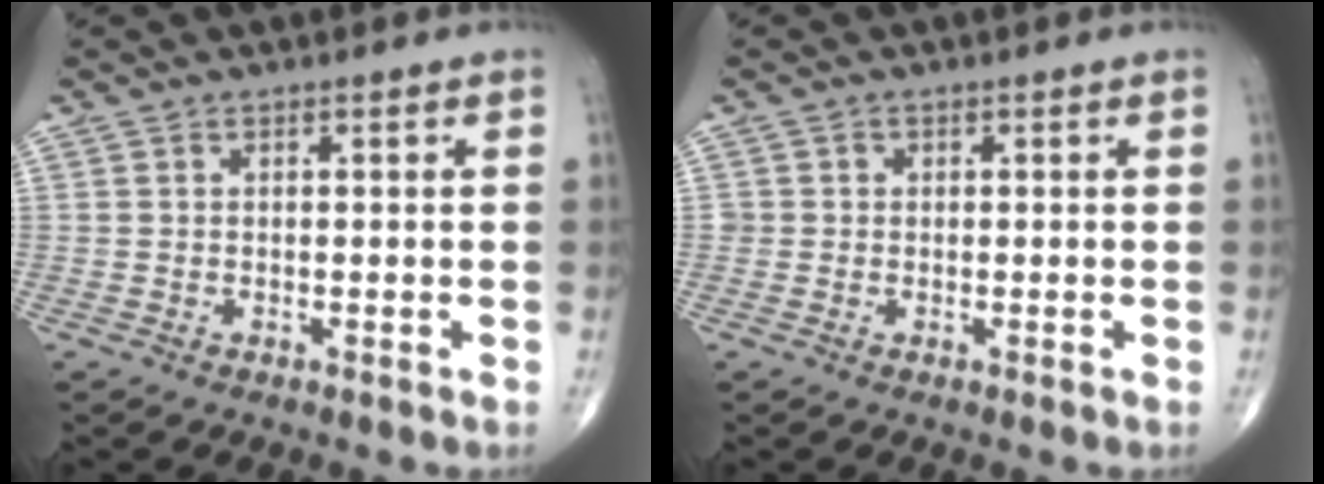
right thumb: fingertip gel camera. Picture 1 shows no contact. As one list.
[{"total": 1.1, "force": [0.0, 1.0, 0.0], "torque": [0.008, 0.004, -0.002]}]